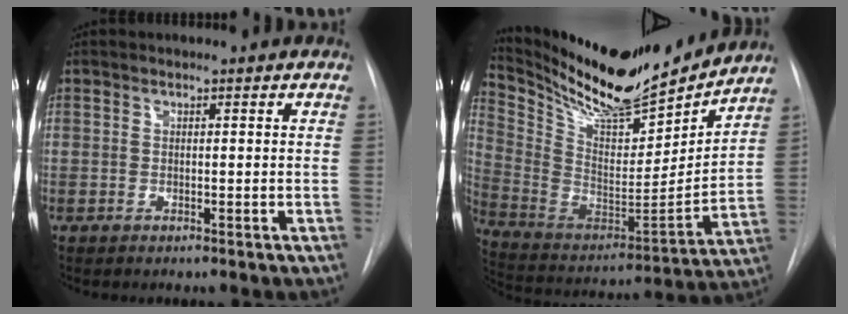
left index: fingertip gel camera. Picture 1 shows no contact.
{"total": 22.3, "force": [19.9, 3.8, 9.3], "torque": [-0.180, -0.033, 0.328]}